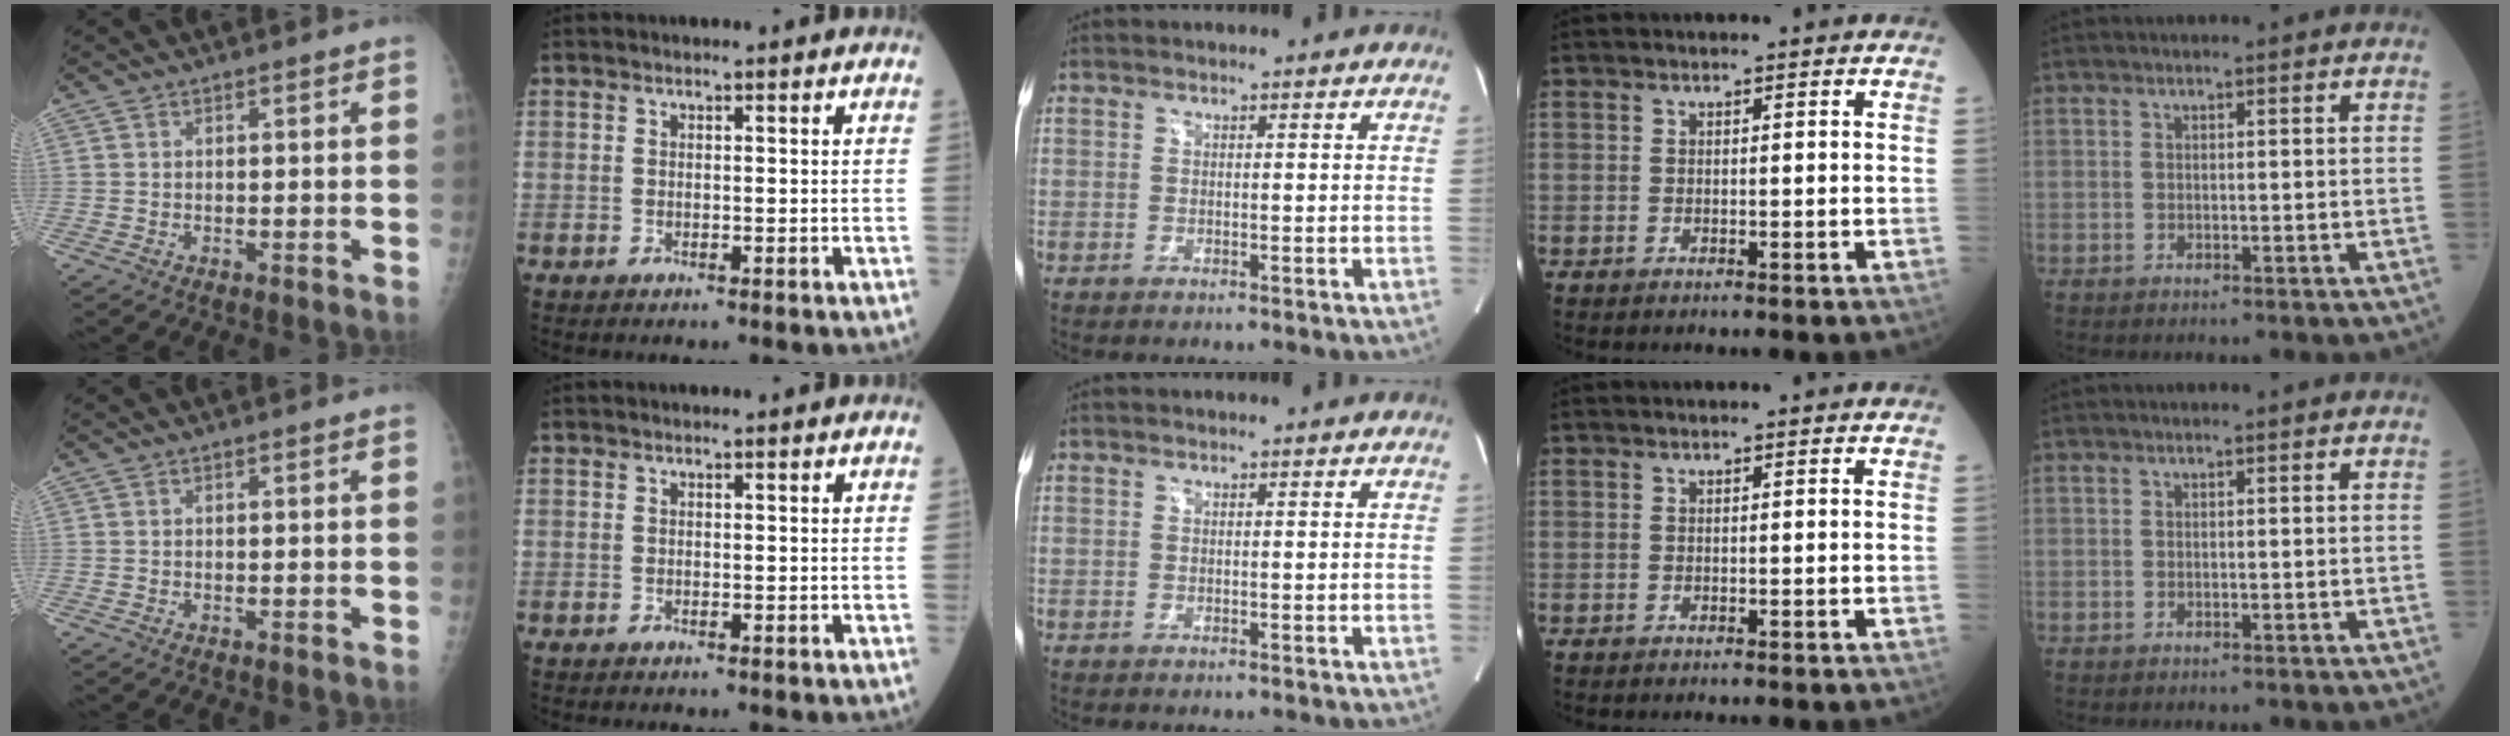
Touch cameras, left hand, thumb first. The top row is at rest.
{}